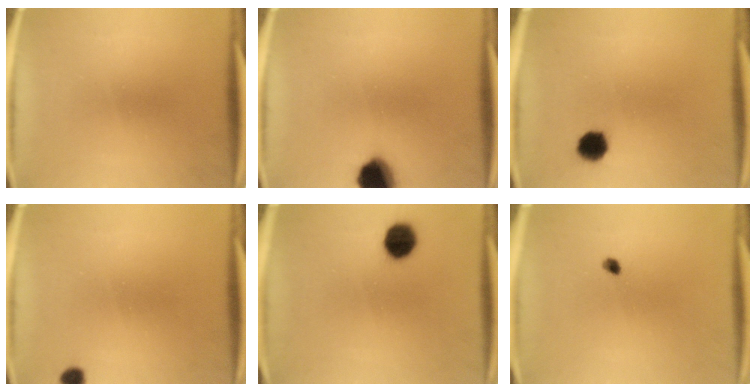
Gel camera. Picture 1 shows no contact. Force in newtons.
{"total": 9.6}
{"total": 4.6}
{"total": 1.8}
{"total": 7.2}
{"total": 1.2}